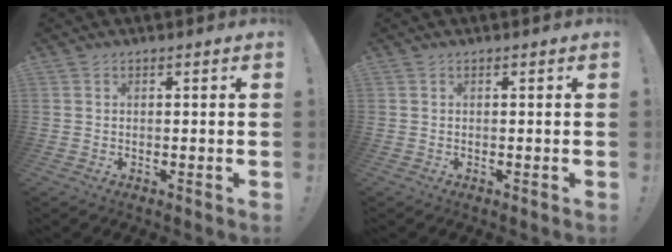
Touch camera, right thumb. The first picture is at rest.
{"total": 0.0}